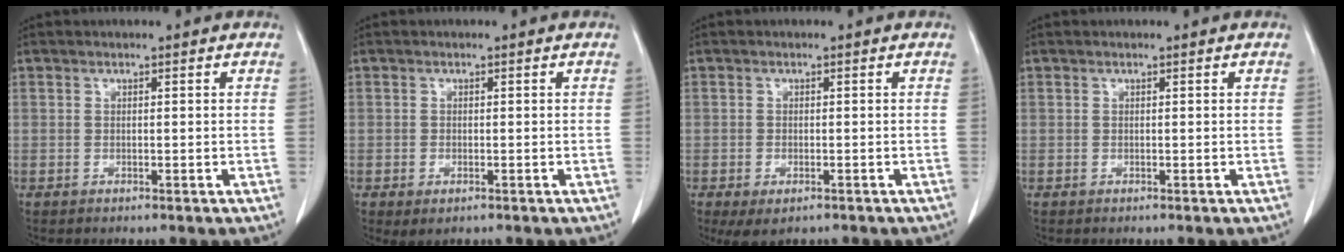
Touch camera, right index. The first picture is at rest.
{"total": 1.9, "force": [-1.0, 0.8, 1.5], "torque": [-0.028, -0.005, -0.005]}
{"total": 4.0, "force": [-2.5, 1.7, 2.6], "torque": [-0.047, -0.010, -0.033]}
{"total": 0.0}